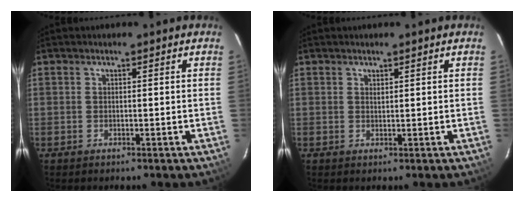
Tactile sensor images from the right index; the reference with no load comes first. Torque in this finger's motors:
{"motor_torque": [-0.18, 0.11, -0.03, 0.00]}